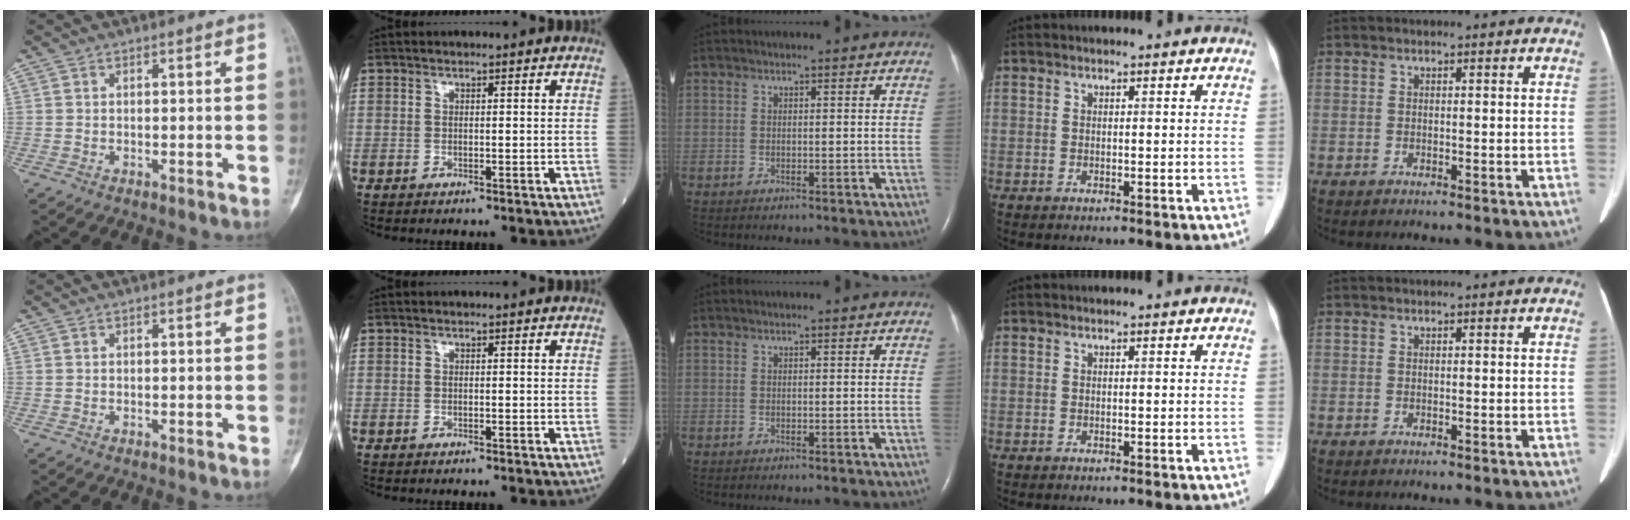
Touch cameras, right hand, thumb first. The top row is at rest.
{}